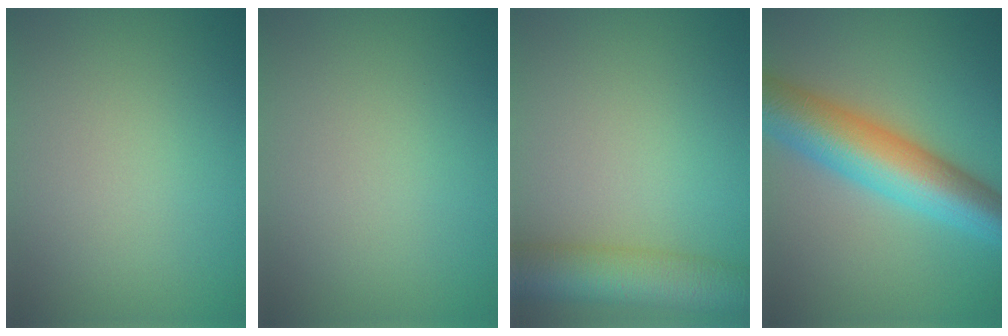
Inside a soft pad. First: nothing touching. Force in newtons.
{"total": 0.0}
{"total": 7.5, "press": 7.5, "slide": 0.4}
{"total": 10.1, "press": 10.1, "slide": 0.1}